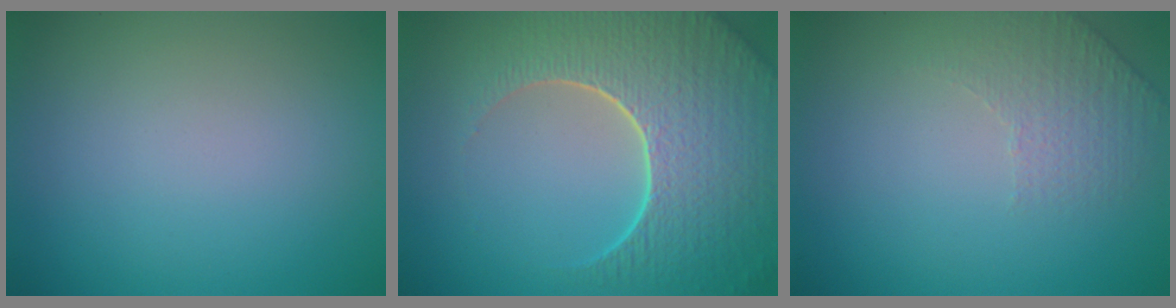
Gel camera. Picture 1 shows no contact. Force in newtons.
{"total": 9.0, "press": 6.3, "slide": 6.5}
{"total": 1.5, "press": 1.0, "slide": 1.1}